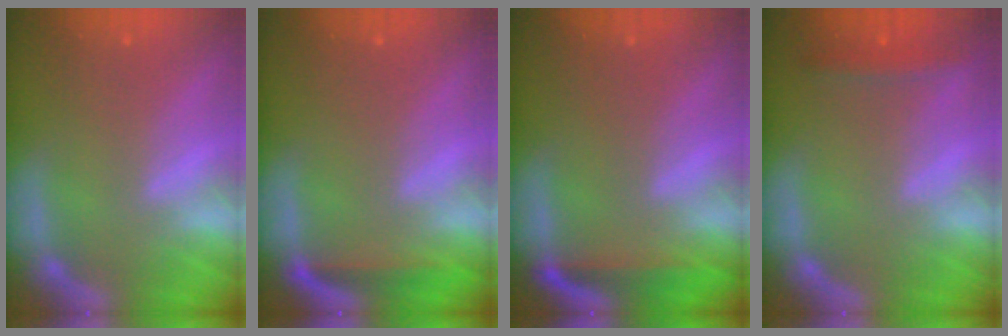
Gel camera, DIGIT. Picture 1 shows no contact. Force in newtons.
{"total": 2.5}
{"total": 3.5}
{"total": 1.9}